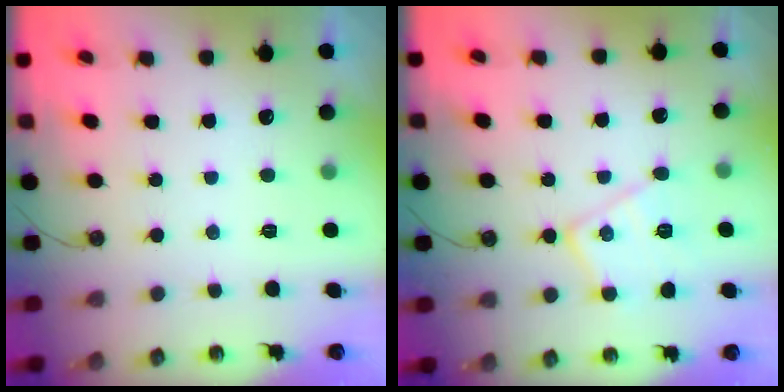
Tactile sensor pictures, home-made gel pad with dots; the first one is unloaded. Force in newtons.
{"total": 12.5, "press": 12.5, "slide": 0.3}